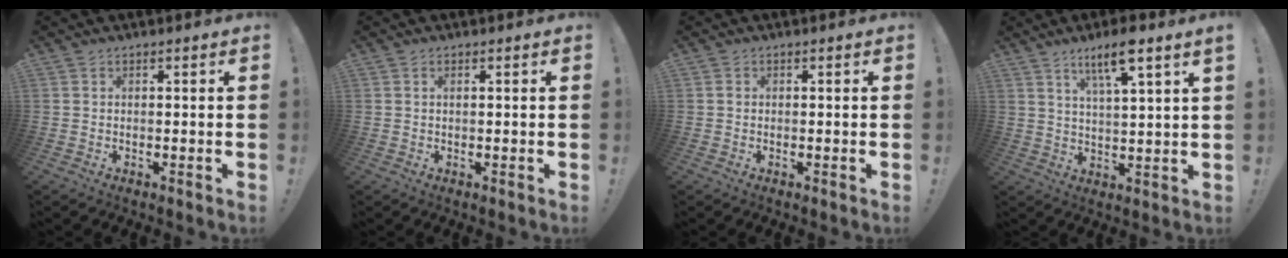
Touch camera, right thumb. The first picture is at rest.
{"total": 0.8, "force": [0.3, 0.2, 0.7], "torque": [-0.021, 0.004, 0.007]}
{"total": 0.5, "force": [0.0, 0.5, 0.1], "torque": [-0.010, 0.006, 0.002]}
{"total": 9.1, "force": [5.8, 0.8, 6.9], "torque": [-0.112, -0.024, 0.092]}